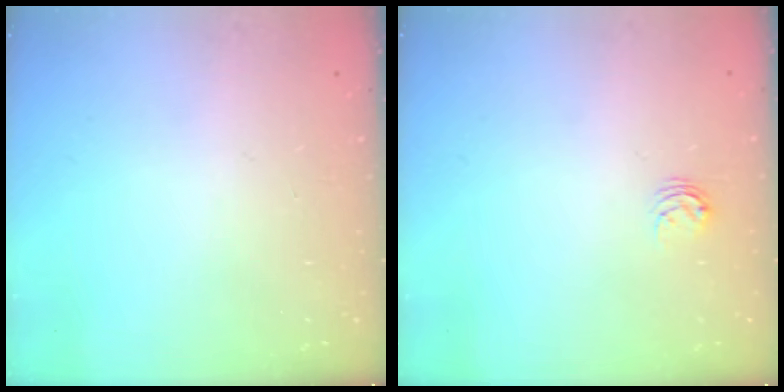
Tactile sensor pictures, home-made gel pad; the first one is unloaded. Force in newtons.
{"total": 3.6, "press": 3.5, "slide": 0.5}